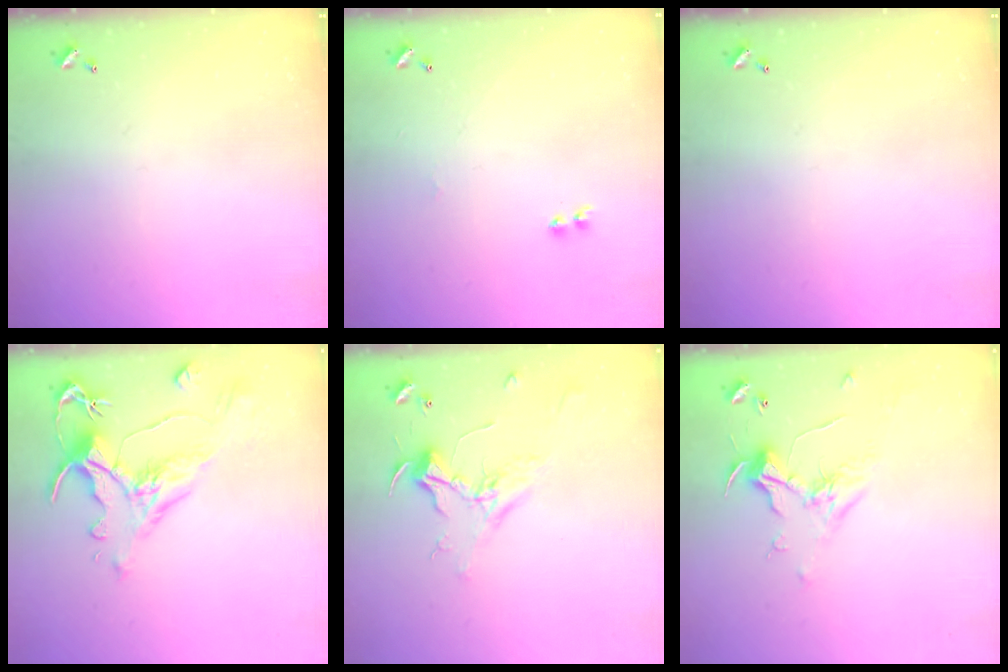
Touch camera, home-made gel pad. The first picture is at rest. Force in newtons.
{"total": 1.8, "press": 1.7, "slide": 0.6}
{"total": 0.0}
{"total": 1.5, "press": 0.2, "slide": 1.5}
{"total": 2.3, "press": 2.2, "slide": 0.8}
{"total": 0.7, "press": 0.2, "slide": 0.7}